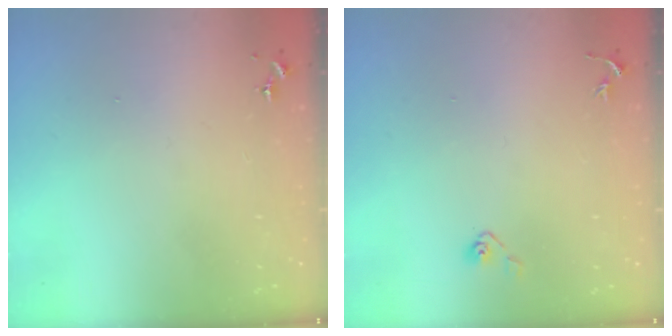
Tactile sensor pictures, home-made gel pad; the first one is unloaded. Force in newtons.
{"total": 3.7, "press": 3.4, "slide": 1.3}